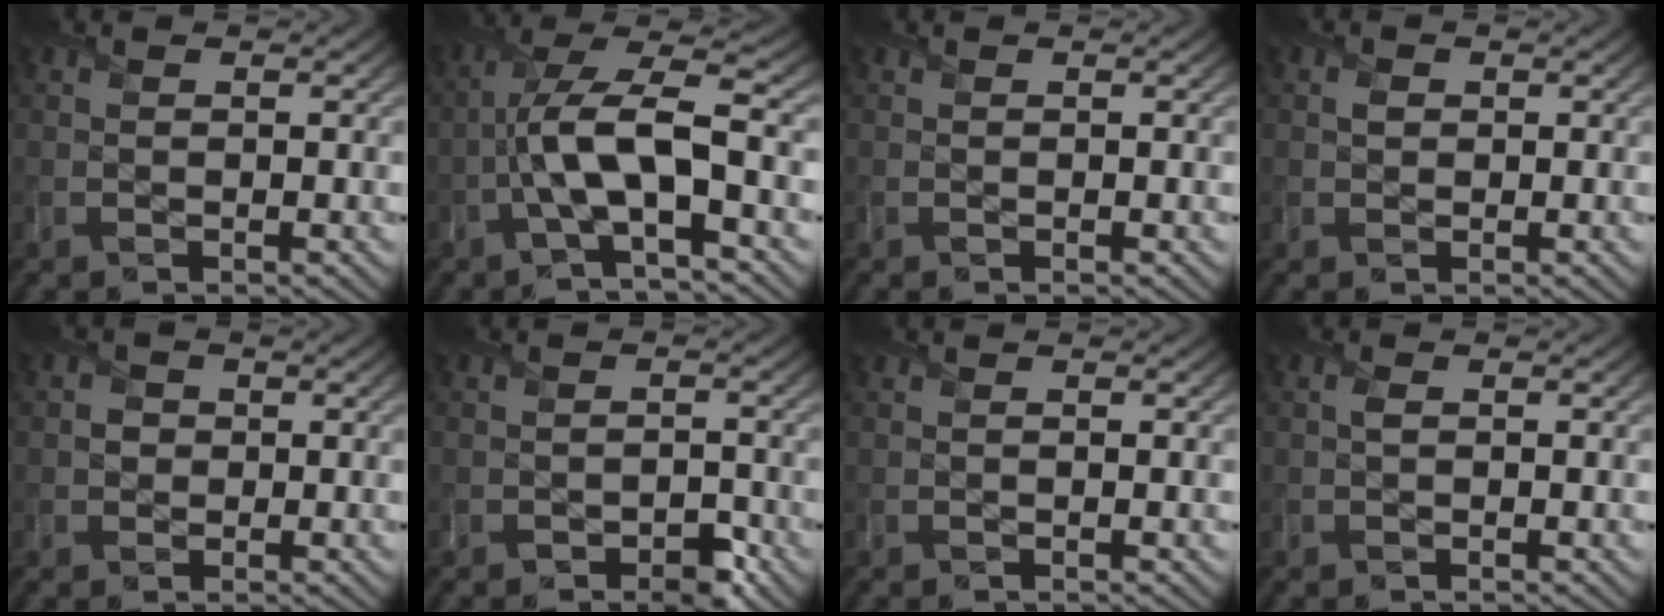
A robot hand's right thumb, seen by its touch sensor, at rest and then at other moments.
{"total": 10.4, "force": [-2.5, 3.3, 9.6], "torque": [-0.191, 0.012, -0.055]}
{"total": 0.0}
{"total": 0.8, "force": [0.2, 0.7, 0.3], "torque": [-0.009, -0.002, 0.001]}
{"total": 1.5, "force": [0.0, 1.5, 0.1], "torque": [0.003, -0.003, -0.004]}
{"total": 3.1, "force": [-2.0, 1.7, 1.7], "torque": [-0.022, -0.004, -0.031]}
{"total": 0.0}
{"total": 0.6, "force": [0.0, 0.3, 0.4], "torque": [-0.009, 0.000, 0.001]}